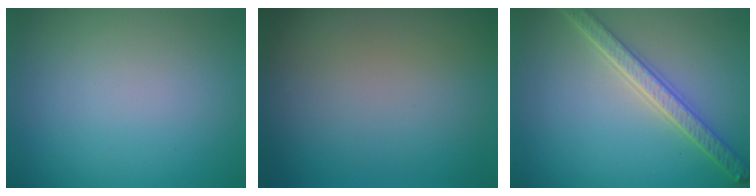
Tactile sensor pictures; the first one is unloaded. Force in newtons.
{"total": 0.0}
{"total": 4.6, "press": 3.7, "slide": 2.7}